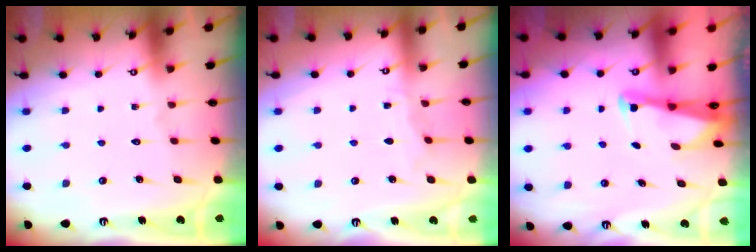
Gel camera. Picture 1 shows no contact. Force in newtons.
{"total": 2.7, "press": 2.7, "slide": 0.4}
{"total": 2.5, "press": 2.5, "slide": 0.2}